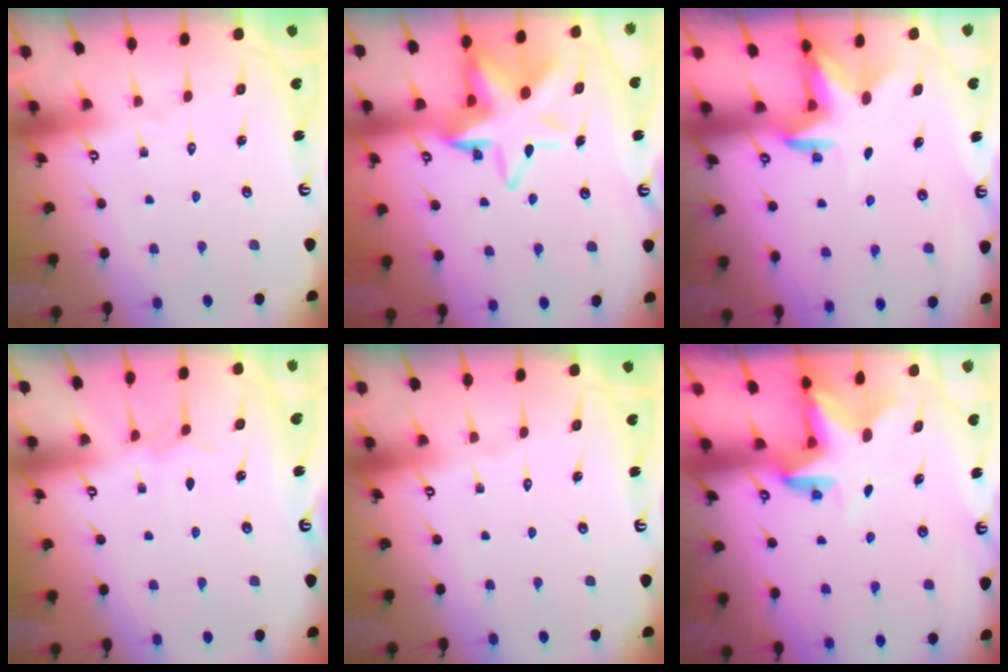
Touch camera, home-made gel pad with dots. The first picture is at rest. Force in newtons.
{"total": 14.4, "press": 14.0, "slide": 3.1}
{"total": 2.9, "press": 2.8, "slide": 0.7}
{"total": 3.5, "press": 3.5, "slide": 0.5}
{"total": 0.0}
{"total": 4.0, "press": 4.0, "slide": 0.4}